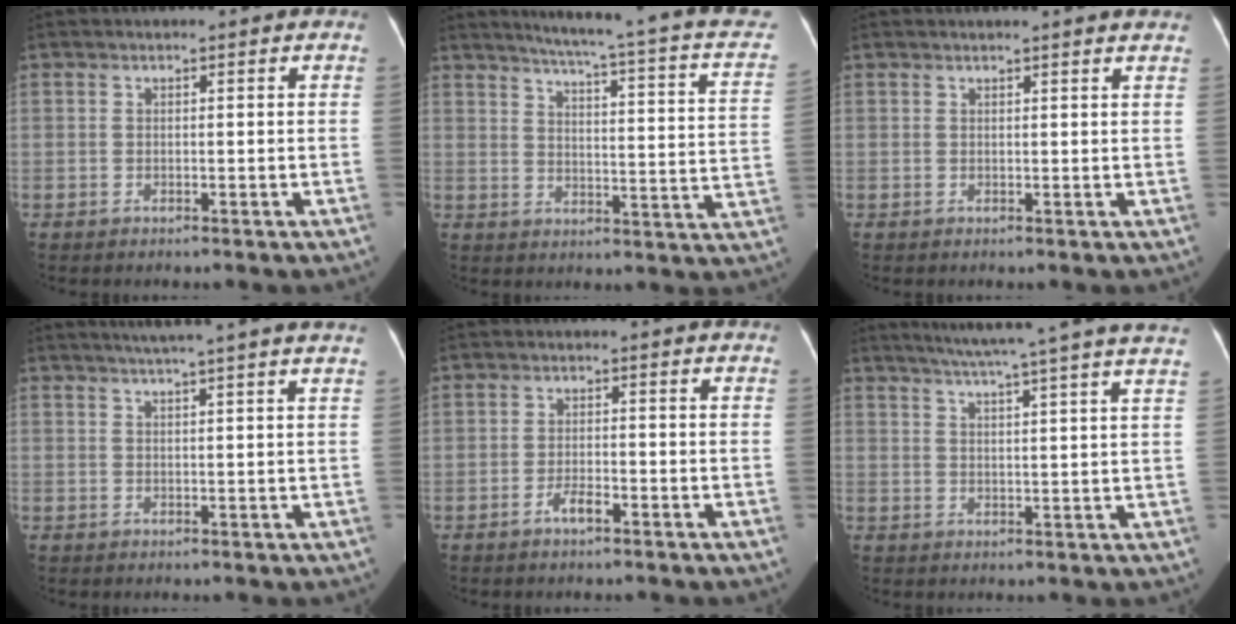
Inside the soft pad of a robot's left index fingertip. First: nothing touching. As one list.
[{"total": 20.4, "force": [16.8, 0.6, 11.5], "torque": [-0.162, -0.050, 0.184]}, {"total": 4.4, "force": [4.0, -0.3, 1.8], "torque": [-0.024, 0.007, 0.032]}, {"total": 9.1, "force": [7.6, -1.0, 4.8], "torque": [-0.067, 0.024, 0.084]}, {"total": 2.4, "force": [-1.8, 0.5, 1.6], "torque": [-0.033, -0.003, -0.032]}, {"total": 18.7, "force": [16.2, -1.5, 9.2], "torque": [-0.147, -0.014, 0.201]}]